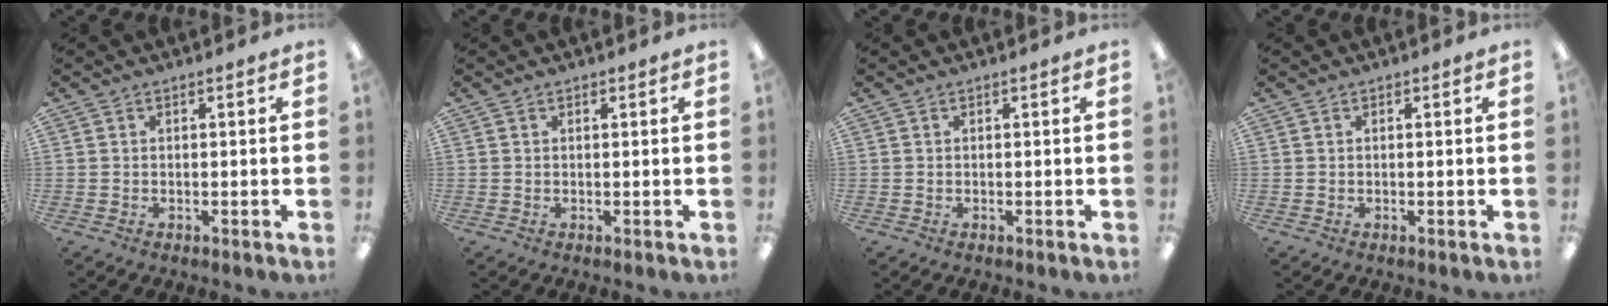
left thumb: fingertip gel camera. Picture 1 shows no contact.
{"total": 0.0}
{"total": 0.0}
{"total": 0.0}